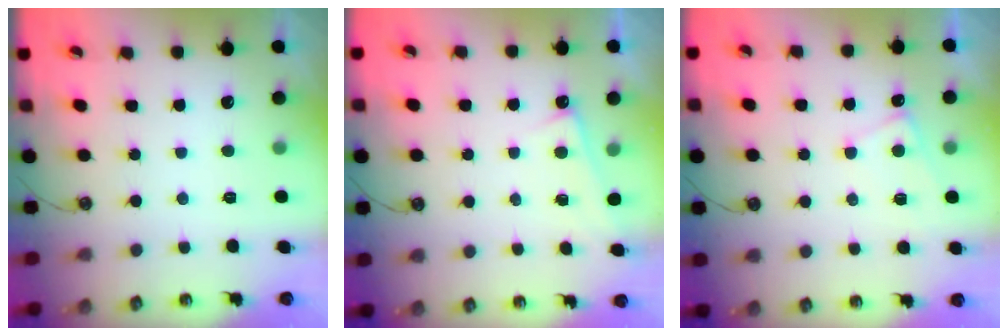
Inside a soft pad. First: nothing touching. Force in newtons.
{"total": 2.5, "press": 2.5, "slide": 0.3}
{"total": 2.6, "press": 2.5, "slide": 0.3}